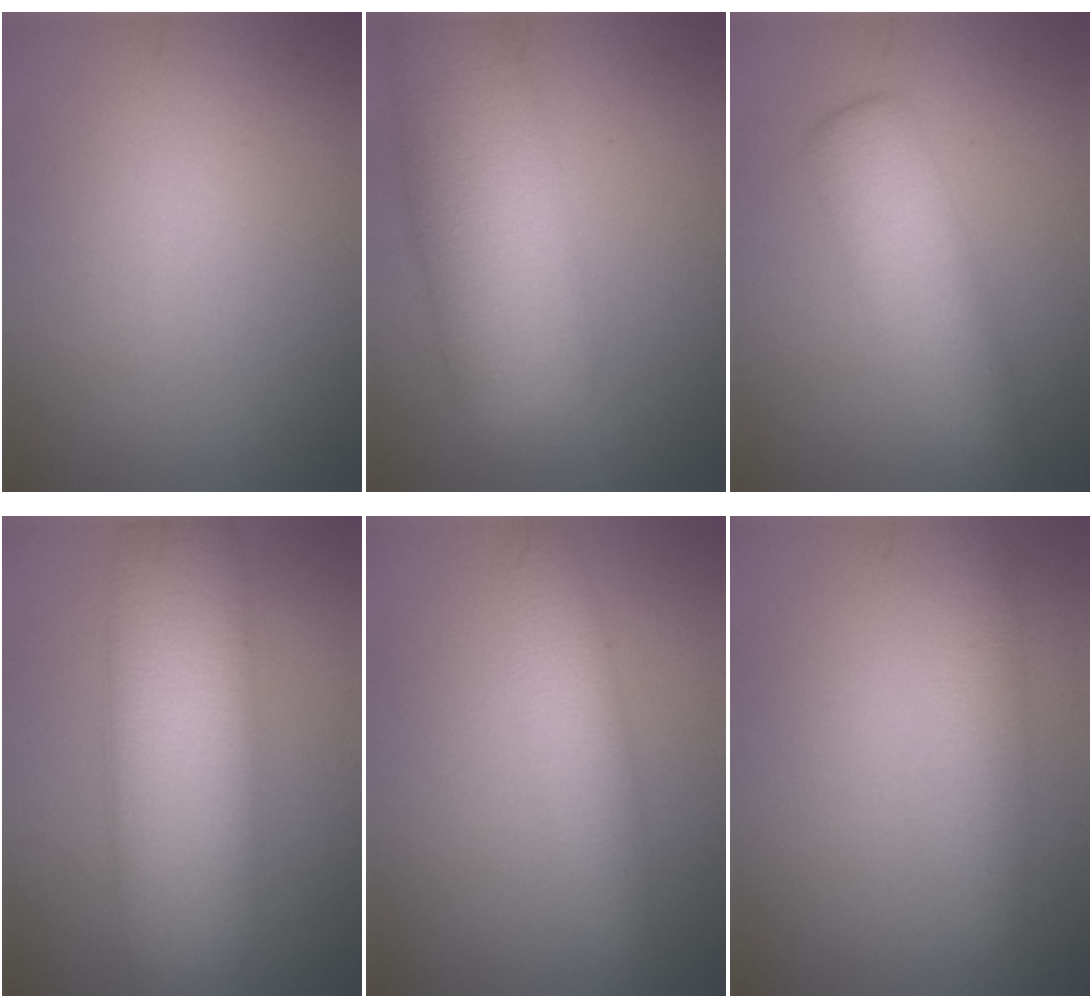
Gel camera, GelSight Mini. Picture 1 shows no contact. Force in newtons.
{"total": 10.7, "press": 10.7, "slide": 0.7}
{"total": 5.0, "press": 5.0, "slide": 0.1}
{"total": 11.2, "press": 11.2, "slide": 0.2}
{"total": 3.5, "press": 3.5, "slide": 0.1}
{"total": 2.3, "press": 2.3, "slide": 0.2}